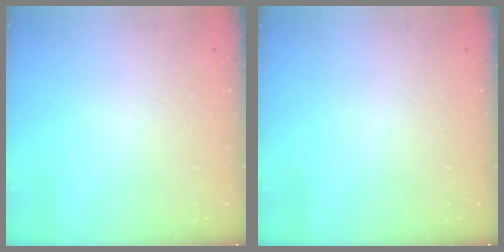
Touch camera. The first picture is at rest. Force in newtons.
{"total": 0.0}